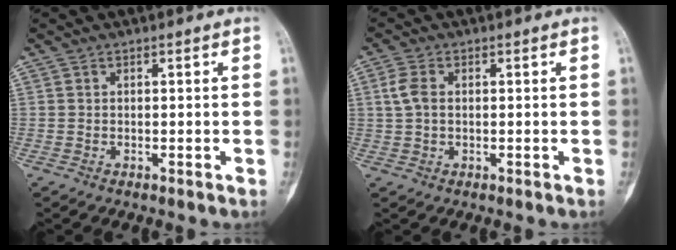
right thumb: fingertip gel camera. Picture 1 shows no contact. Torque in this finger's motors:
{"motor_torque": [0.13, 0.43, 0.37, 0.29, 0.07]}